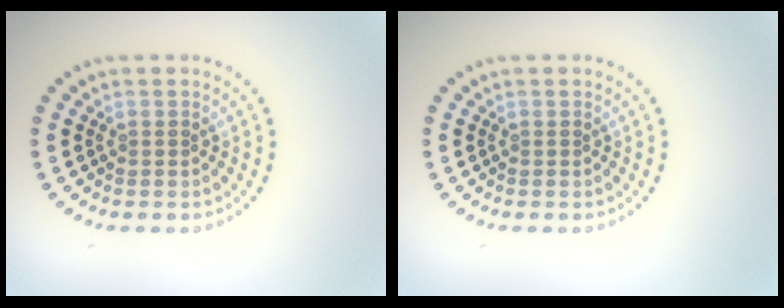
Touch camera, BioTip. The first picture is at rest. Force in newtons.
{"total": 0.0}